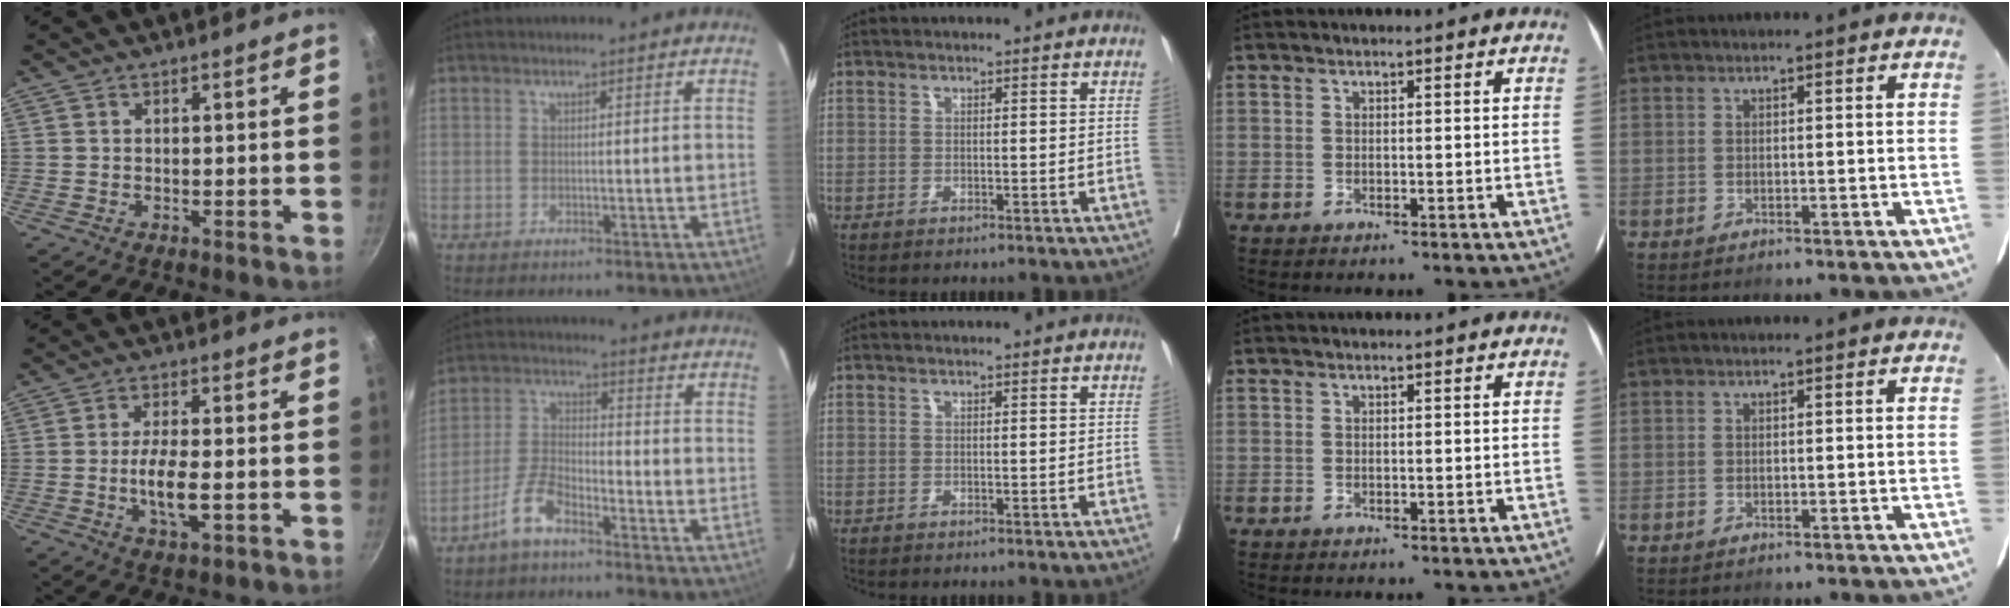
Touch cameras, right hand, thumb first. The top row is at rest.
{"thumb": {"total": 6.3, "force": [-1.3, 2.3, 5.7], "torque": [-0.110, -0.002, -0.022]}, "index": {"total": 6.2, "force": [-4.4, 2.2, 3.7], "torque": [-0.089, 0.003, -0.090]}}